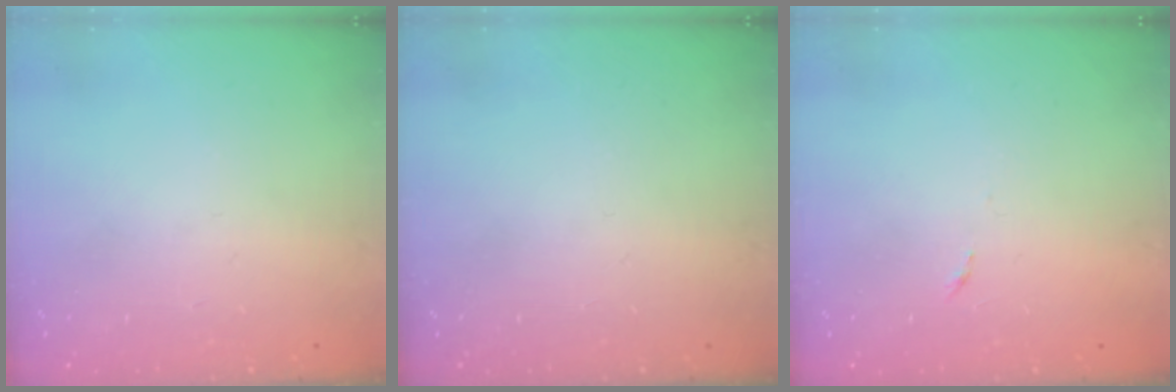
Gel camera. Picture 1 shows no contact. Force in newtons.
{"total": 0.0}
{"total": 2.6, "press": 2.6, "slide": 0.4}